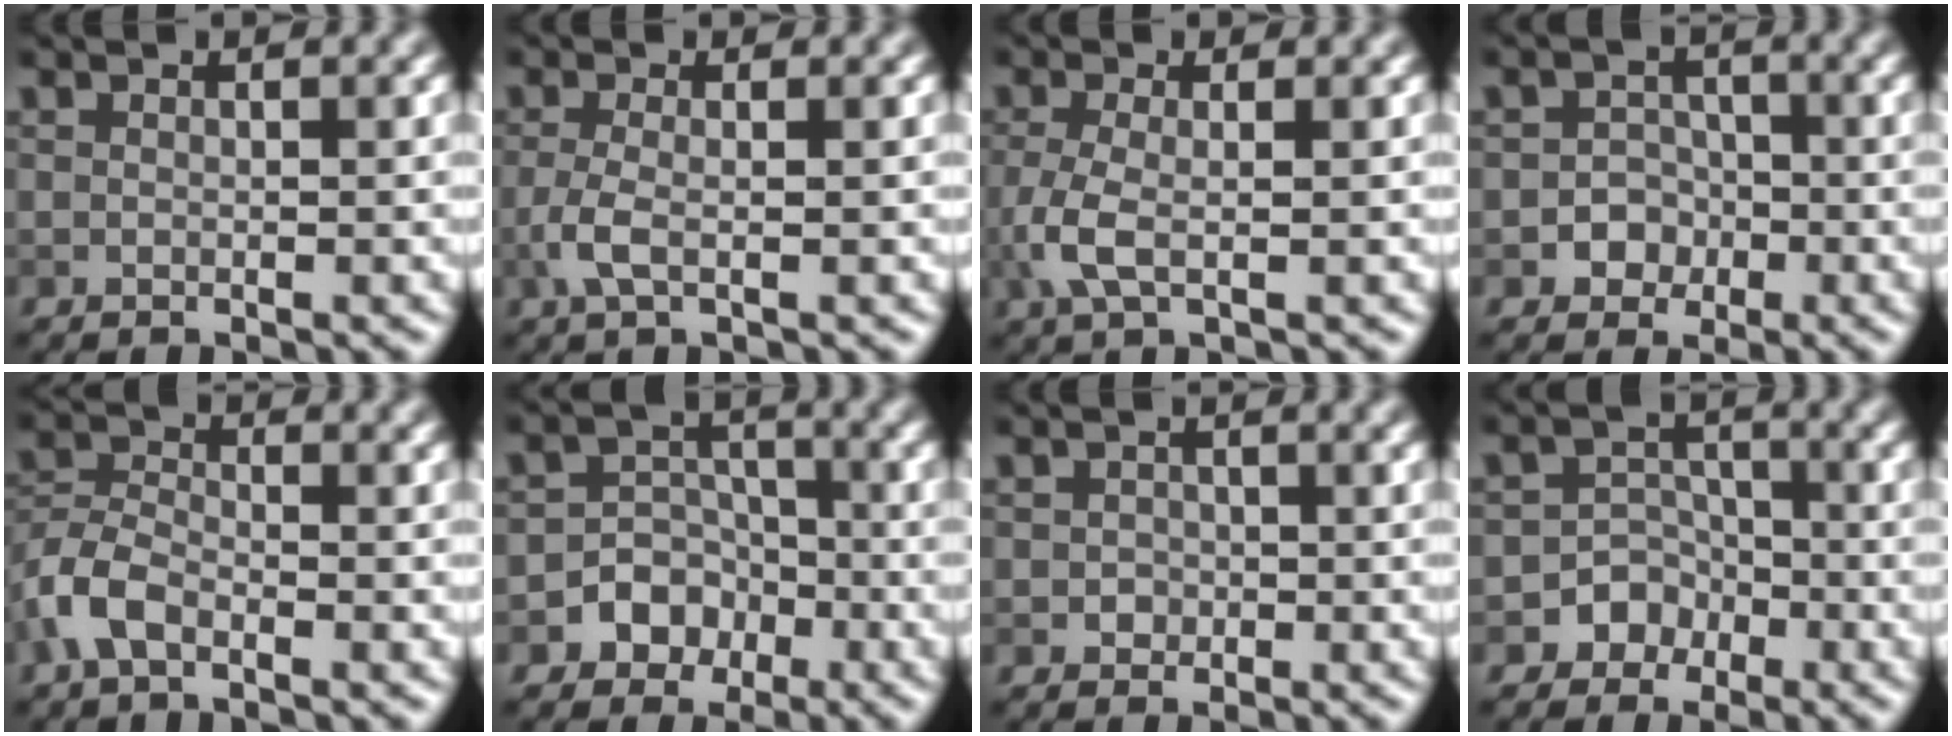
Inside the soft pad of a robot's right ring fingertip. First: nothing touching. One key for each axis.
{"total": 2.2, "fx": -0.7, "fy": 0.7, "fz": 2.0, "tx": -0.048, "ty": -0.001, "tz": -0.019}
{"total": 3.1, "fx": -0.6, "fy": 1.1, "fz": 2.8, "tx": -0.071, "ty": -0.004, "tz": -0.017}
{"total": 2.6, "fx": -1.0, "fy": 2.4, "fz": 0.6, "tx": 0.016, "ty": 0.006, "tz": -0.029}
{"total": 3.7, "fx": -2.1, "fy": 1.9, "fz": 2.4, "tx": -0.056, "ty": 0.005, "tz": -0.054}
{"total": 4.5, "fx": -2.2, "fy": 3.9, "fz": 0.9, "tx": 0.021, "ty": 0.008, "tz": -0.057}
{"total": 1.1, "fx": -0.1, "fy": 1.0, "fz": 0.2, "tx": 0.005, "ty": -0.002, "tz": -0.003}
{"total": 4.0, "fx": -2.2, "fy": 3.4, "fz": 0.3, "tx": 0.036, "ty": 0.008, "tz": -0.049}